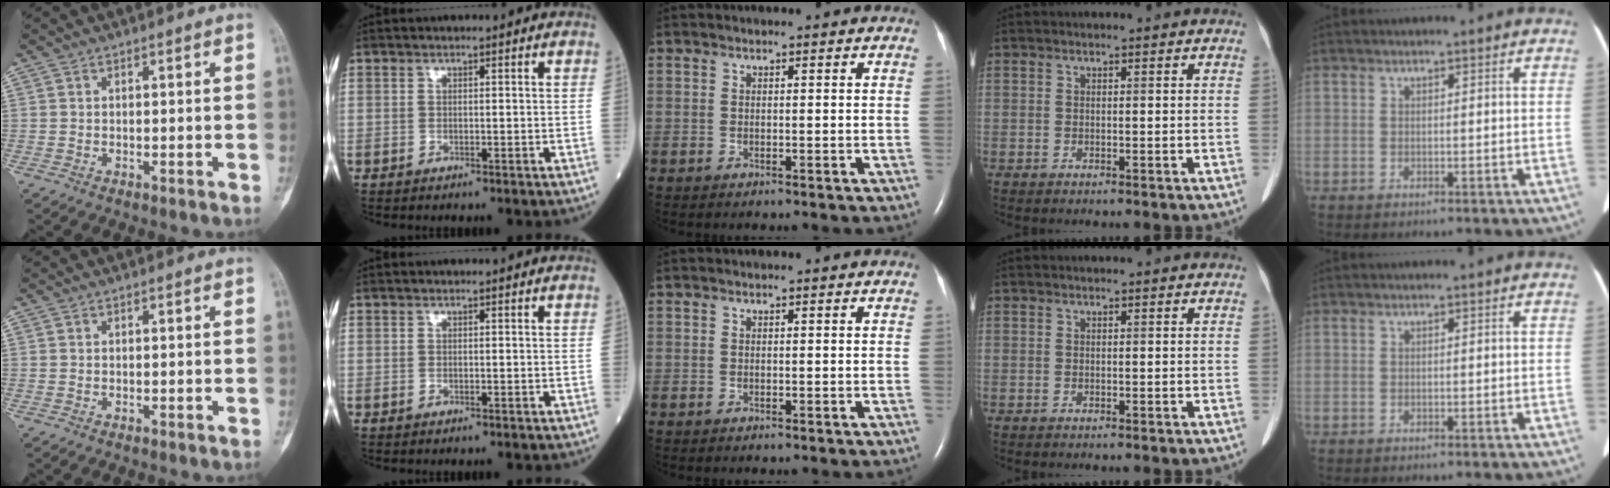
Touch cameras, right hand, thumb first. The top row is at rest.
{}